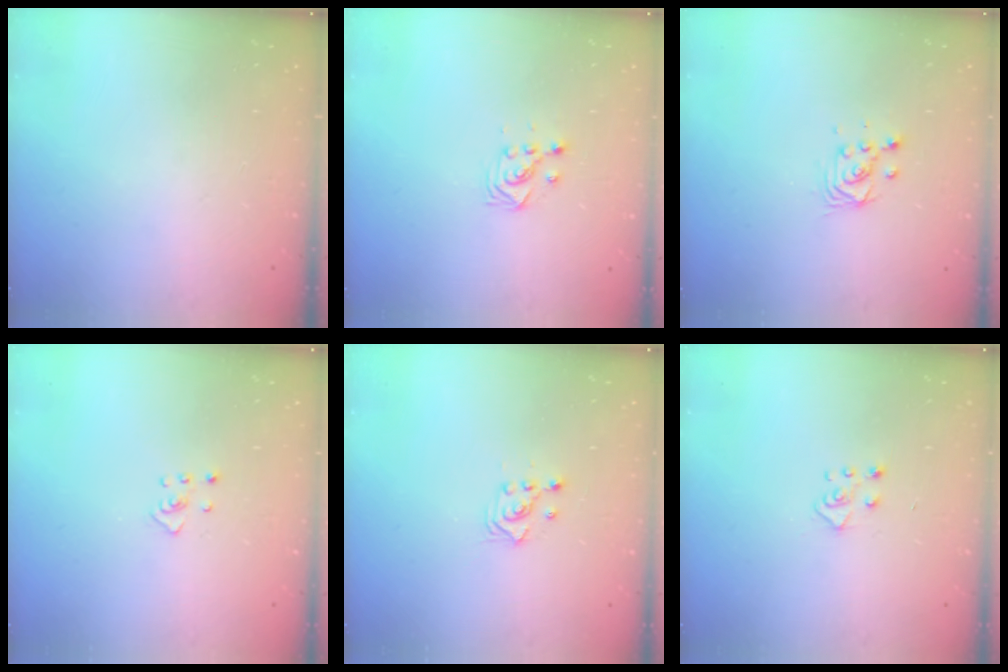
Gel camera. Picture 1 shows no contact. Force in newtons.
{"total": 2.7, "press": 2.7, "slide": 0.3}
{"total": 3.4, "press": 3.4, "slide": 0.2}
{"total": 2.4, "press": 2.3, "slide": 0.4}
{"total": 2.9, "press": 2.9, "slide": 0.2}
{"total": 5.5, "press": 5.5, "slide": 0.5}